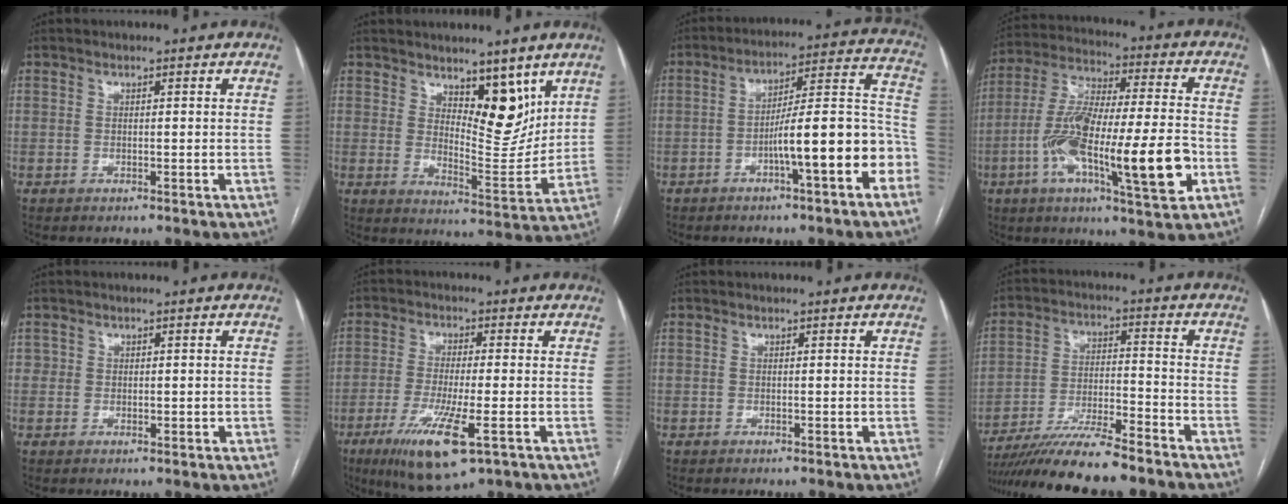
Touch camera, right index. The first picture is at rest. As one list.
[{"total": 9.3, "force": [5.8, 3.7, 6.4], "torque": [-0.091, -0.011, 0.102]}, {"total": 14.0, "force": [-5.4, 1.7, 12.8], "torque": [-0.171, 0.036, -0.076]}, {"total": 20.6, "force": [-6.0, 3.0, 19.5], "torque": [-0.337, -0.005, -0.100]}, {"total": 1.5, "force": [0.2, 1.4, 0.6], "torque": [-0.007, 0.006, 0.007]}, {"total": 11.5, "force": [-5.3, 1.8, 10.1], "torque": [-0.188, -0.033, -0.086]}, {"total": 0.0}, {"total": 13.8, "force": [-11.9, 0.9, 7.1], "torque": [-0.114, -0.011, -0.200]}]